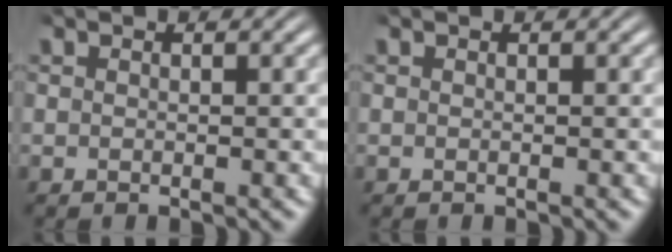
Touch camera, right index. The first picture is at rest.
{"total": 0.0}